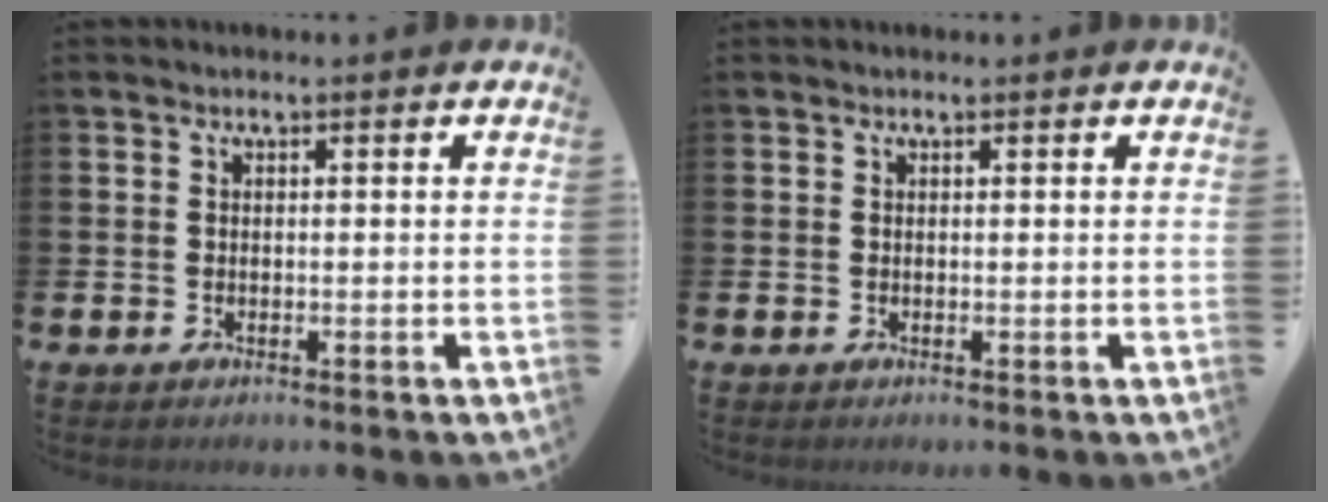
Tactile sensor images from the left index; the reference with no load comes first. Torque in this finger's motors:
{"motor_torque": [-0.13, -1.56, -0.18, -0.01]}